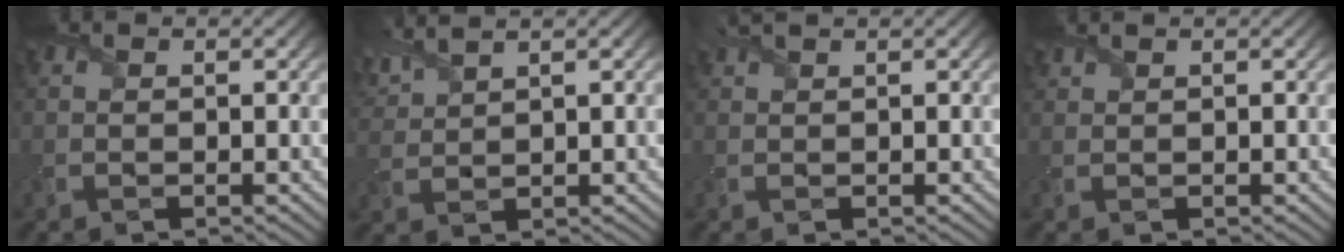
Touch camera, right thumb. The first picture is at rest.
{"total": 4.2, "force": [3.6, 0.4, 2.0], "torque": [-0.065, 0.017, 0.073]}
{"total": 1.3, "force": [1.2, -0.2, 0.6], "torque": [-0.016, 0.008, 0.025]}
{"total": 0.9, "force": [0.9, -0.2, -0.1], "torque": [-0.004, 0.003, 0.021]}